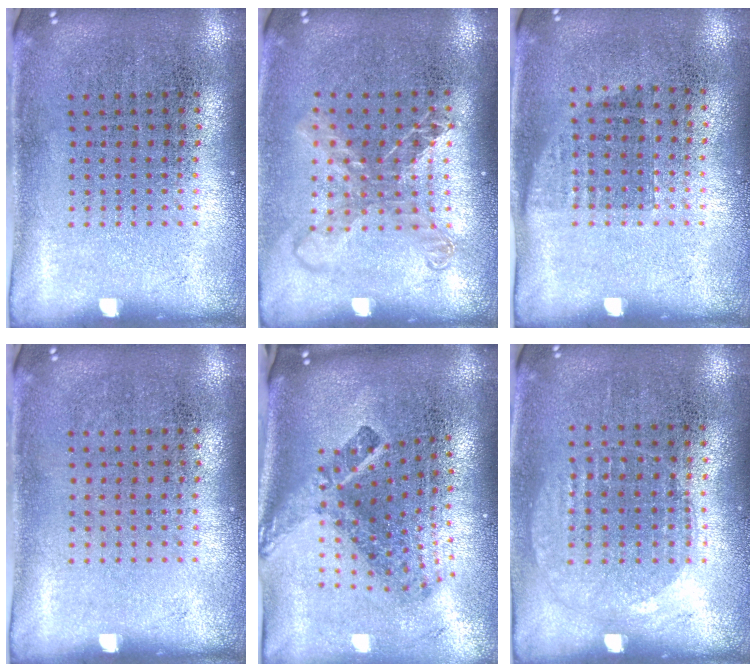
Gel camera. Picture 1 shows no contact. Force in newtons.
{"total": 1.6, "press": 1.3, "slide": 0.9}
{"total": 0.7, "press": 0.6, "slide": 0.3}
{"total": 0.0}
{"total": 2.7, "press": 1.7, "slide": 2.1}
{"total": 1.0, "press": 0.9, "slide": 0.4}